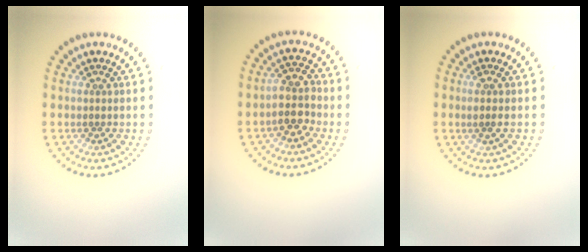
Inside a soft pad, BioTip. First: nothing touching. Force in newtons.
{"total": 2.9, "press": 2.6, "slide": 1.3}
{"total": 1.0, "press": 0.7, "slide": 0.6}